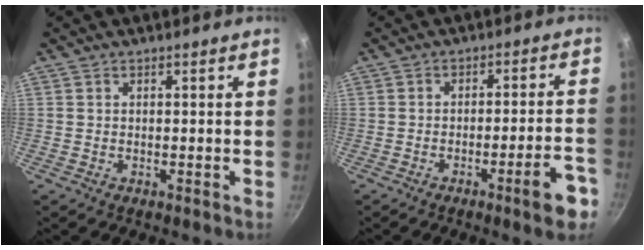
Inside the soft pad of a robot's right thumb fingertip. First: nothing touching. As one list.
[{"total": 8.1, "force": [-4.4, 1.2, 6.7], "torque": [-0.085, 0.032, -0.054]}]